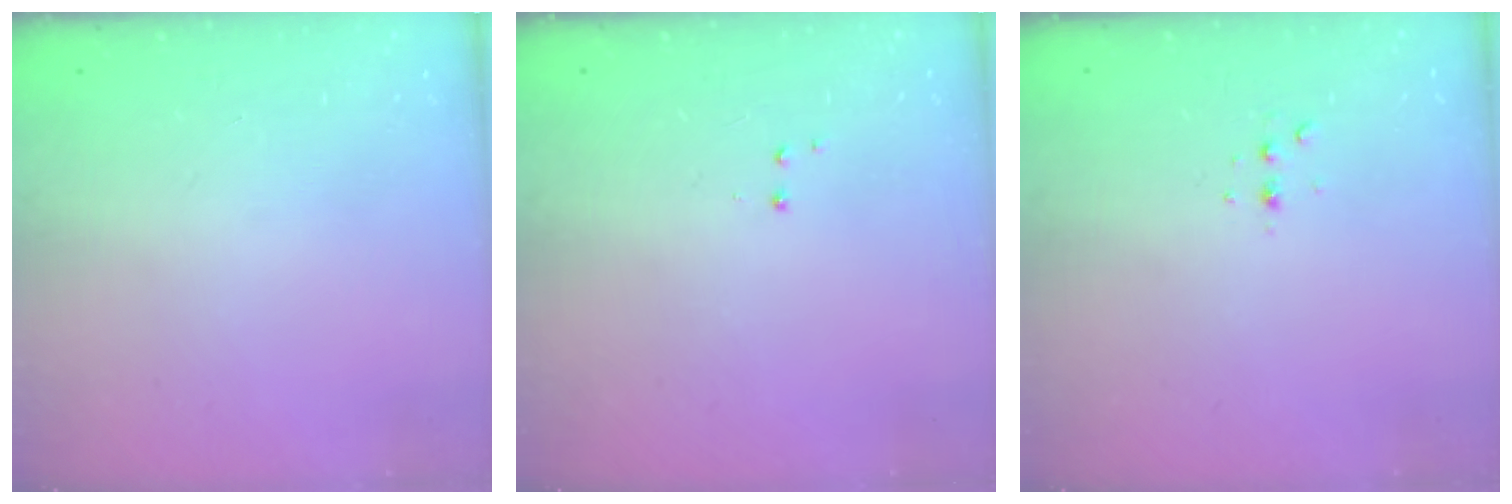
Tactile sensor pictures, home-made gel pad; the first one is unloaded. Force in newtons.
{"total": 2.8, "press": 2.7, "slide": 0.5}
{"total": 2.8, "press": 2.8, "slide": 0.7}